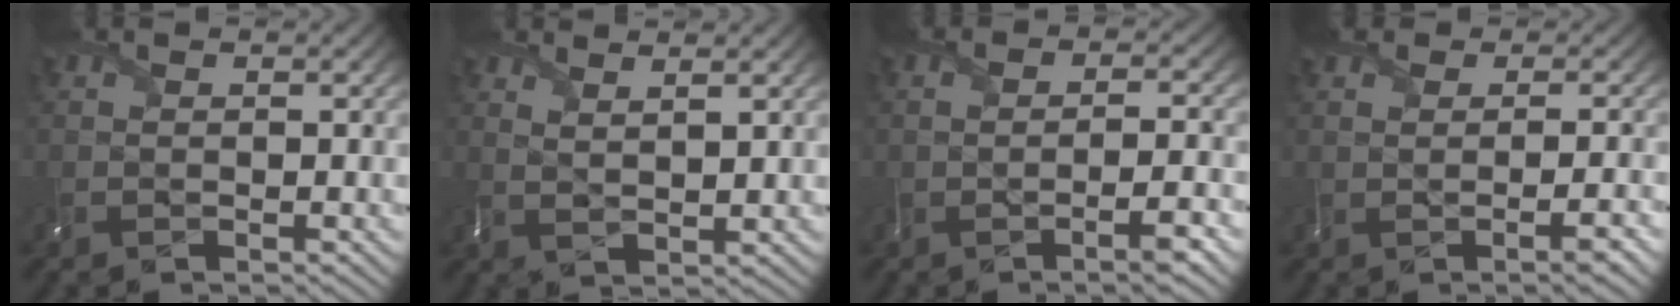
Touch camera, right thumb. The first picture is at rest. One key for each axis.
{"total": 3.3, "fx": 2.5, "fy": 0.7, "fz": 2.0, "tx": -0.019, "ty": -0.008, "tz": 0.037}
{"total": 3.2, "fx": -2.1, "fy": 0.0, "fz": 2.4, "tx": -0.032, "ty": 0.002, "tz": -0.042}
{"total": 3.0, "fx": 0.3, "fy": 1.1, "fz": 2.8, "tx": -0.031, "ty": 0.018, "tz": -0.016}